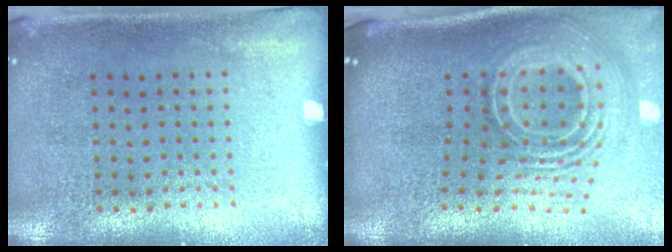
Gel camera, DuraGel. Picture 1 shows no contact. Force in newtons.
{"total": 3.2, "press": 2.0, "slide": 2.5}